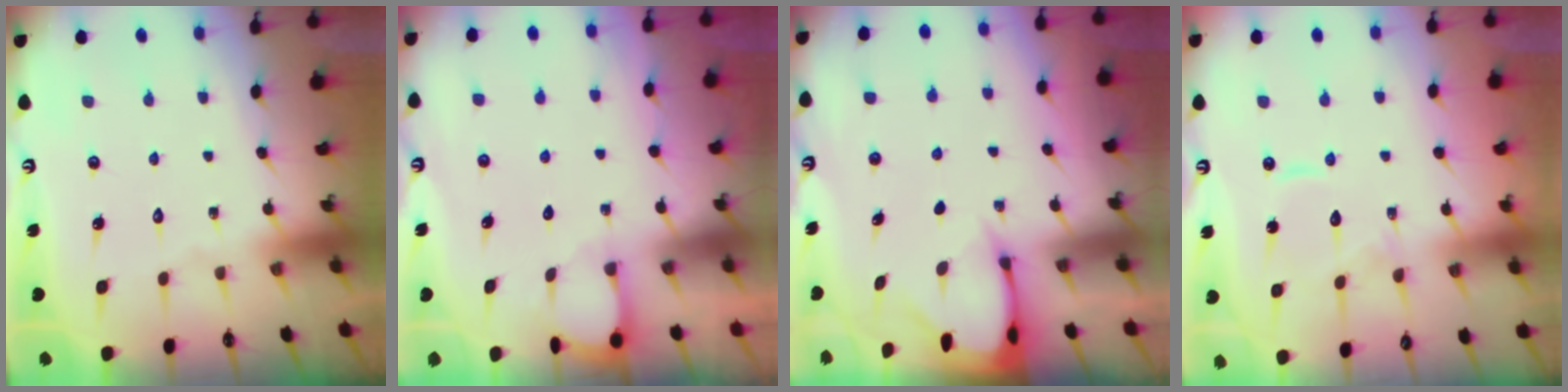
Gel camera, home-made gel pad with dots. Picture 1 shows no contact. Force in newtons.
{"total": 2.0, "press": 2.0, "slide": 0.2}
{"total": 2.6, "press": 2.6, "slide": 0.3}
{"total": 9.9, "press": 9.9, "slide": 0.7}